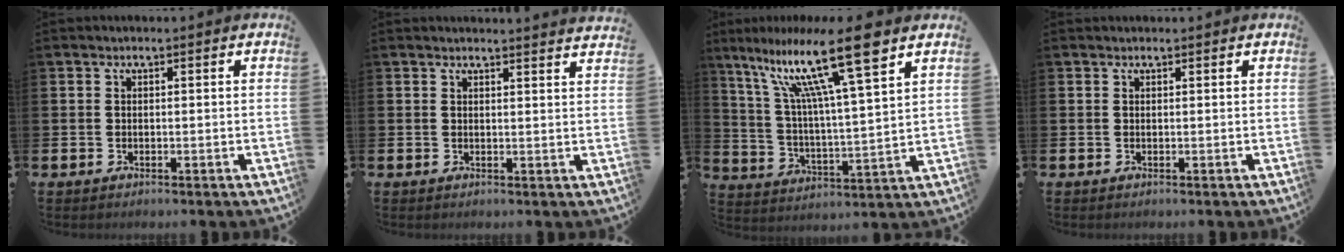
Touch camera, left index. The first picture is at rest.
{"total": 1.9, "force": [1.9, -0.2, -0.3], "torque": [0.012, -0.018, 0.032]}
{"total": 15.3, "force": [10.5, 1.7, 11.0], "torque": [-0.217, -0.049, 0.170]}
{"total": 0.0}